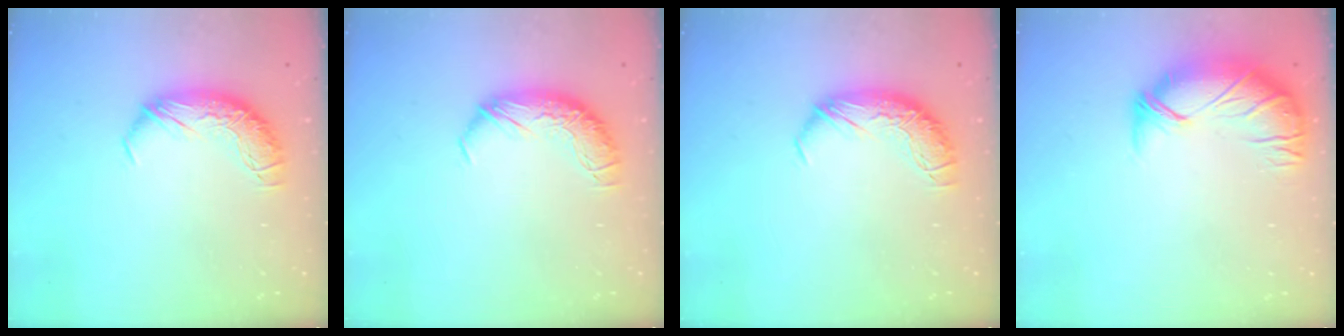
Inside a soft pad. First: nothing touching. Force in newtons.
{"total": 0.0}
{"total": 0.0}
{"total": 2.5, "press": 0.5, "slide": 2.5}